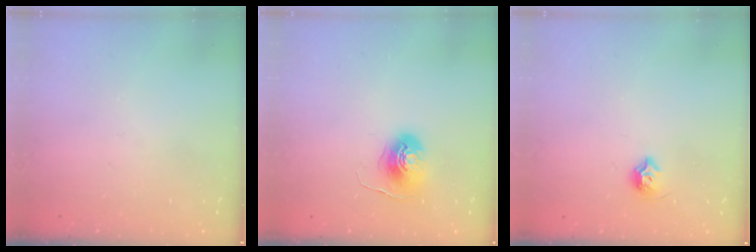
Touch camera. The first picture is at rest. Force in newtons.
{"total": 7.7, "press": 7.7, "slide": 0.4}
{"total": 6.0, "press": 5.9, "slide": 1.1}